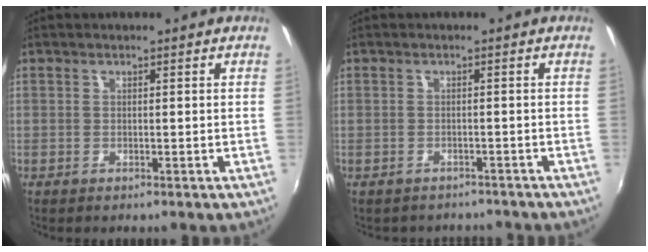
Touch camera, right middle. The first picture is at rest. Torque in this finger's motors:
{"motor_torque": [0.88, -1.26, -0.06, -0.01]}